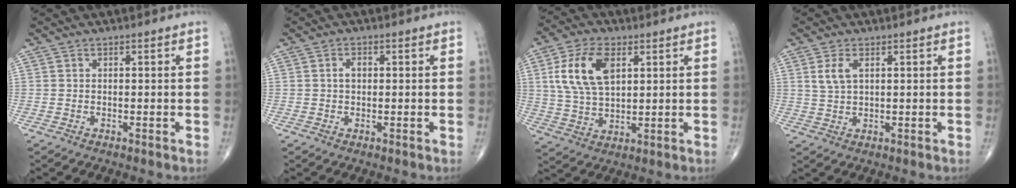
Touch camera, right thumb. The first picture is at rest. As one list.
[{"total": 1.8, "force": [0.2, 1.2, 1.4], "torque": [-0.023, 0.006, 0.002]}, {"total": 12.0, "force": [3.7, 6.7, 9.3], "torque": [-0.176, -0.004, 0.073]}, {"total": 3.7, "force": [1.4, 1.8, 2.9], "torque": [-0.063, -0.001, 0.031]}]